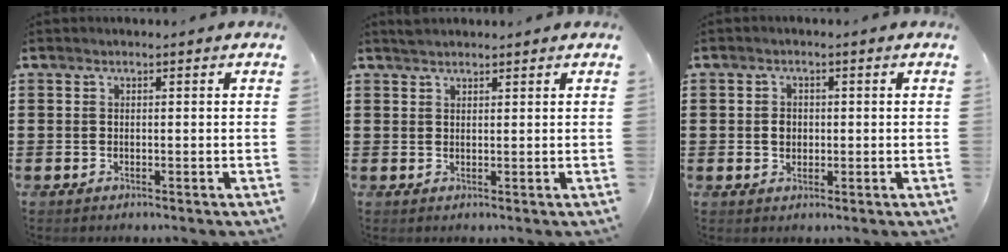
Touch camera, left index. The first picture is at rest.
{"total": 1.4, "force": [1.4, 0.2, 0.3], "torque": [-0.007, 0.000, 0.028]}
{"total": 2.1, "force": [0.0, 1.8, 1.2], "torque": [-0.027, 0.006, -0.001]}